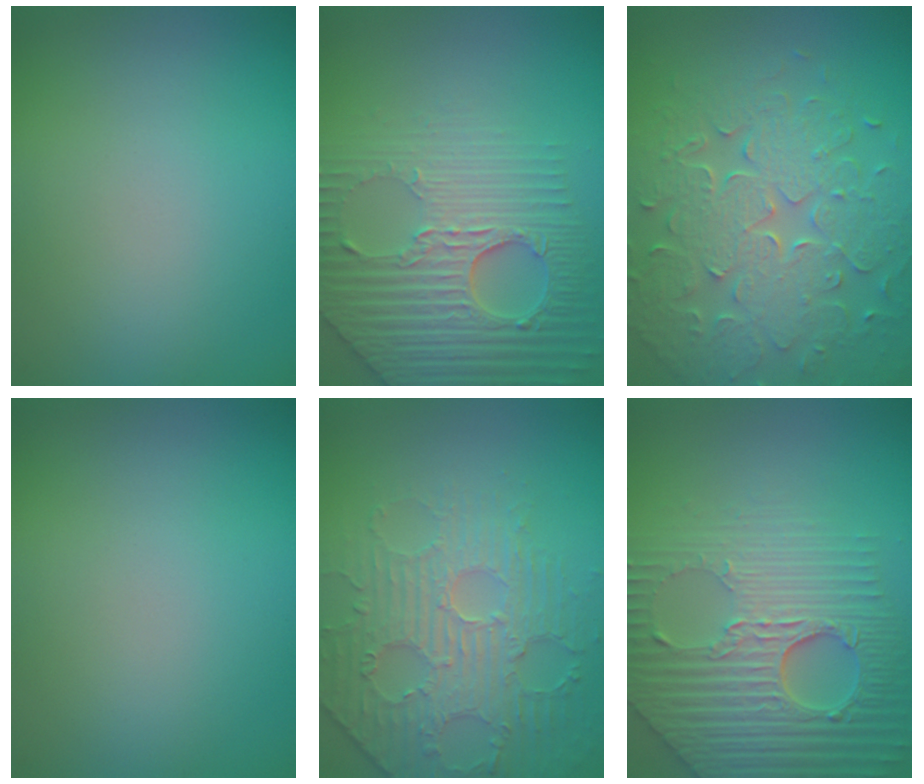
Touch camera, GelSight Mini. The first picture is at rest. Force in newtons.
{"total": 6.3, "press": 5.3, "slide": 3.4}
{"total": 7.9, "press": 5.7, "slide": 5.5}
{"total": 0.0}
{"total": 4.7, "press": 4.0, "slide": 2.6}
{"total": 7.5, "press": 5.9, "slide": 4.7}